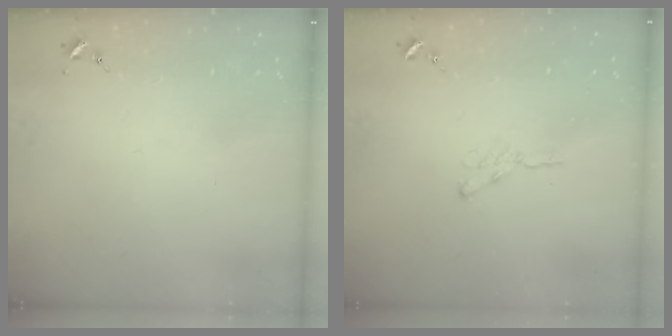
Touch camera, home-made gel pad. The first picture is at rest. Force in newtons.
{"total": 4.3, "press": 4.2, "slide": 0.4}